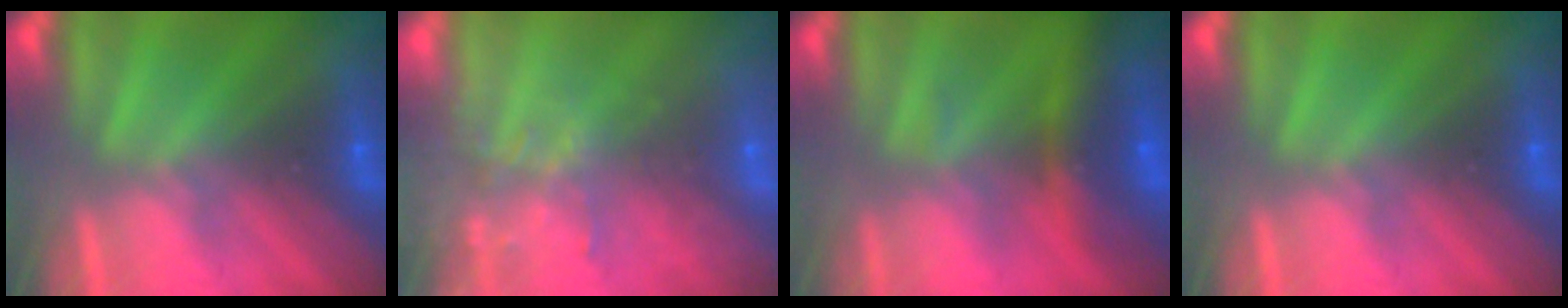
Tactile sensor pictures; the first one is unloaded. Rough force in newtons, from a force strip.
{"total": 6.1}
{"total": 6.4}
{"total": 0.0}